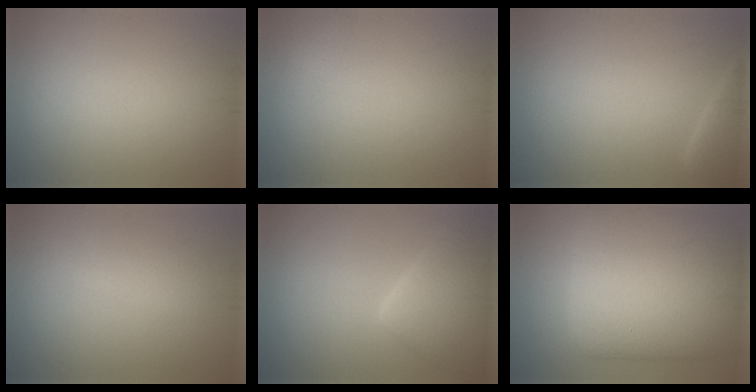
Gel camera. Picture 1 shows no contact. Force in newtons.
{"total": 0.6, "press": 0.6, "slide": 0.0}
{"total": 2.2, "press": 2.2, "slide": 0.3}
{"total": 2.0, "press": 2.0, "slide": 0.1}
{"total": 7.2, "press": 7.2, "slide": 0.5}
{"total": 12.9, "press": 12.9, "slide": 0.3}